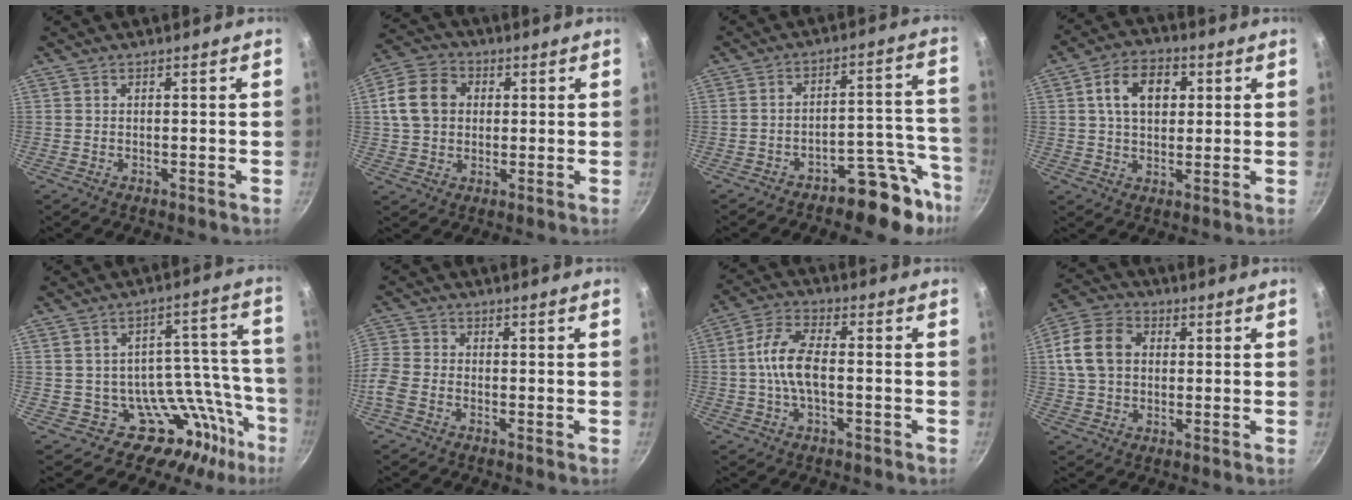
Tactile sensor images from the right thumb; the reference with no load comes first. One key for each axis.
{"total": 10.4, "fx": 1.8, "fy": 8.4, "fz": 5.9, "tx": -0.088, "ty": 0.013, "tz": 0.020}
{"total": 11.4, "fx": -8.3, "fy": 4.8, "fz": 6.1, "tx": -0.013, "ty": 0.095, "tz": -0.117}
{"total": 10.2, "fx": 2.6, "fy": 7.0, "fz": 7.0, "tx": -0.096, "ty": 0.009, "tz": 0.035}
{"total": 14.3, "fx": -8.4, "fy": 10.7, "fz": 4.3, "tx": 0.057, "ty": 0.097, "tz": -0.131}
{"total": 7.0, "fx": -2.9, "fy": 5.0, "fz": 3.9, "tx": -0.100, "ty": 0.013, "tz": -0.080}
{"total": 8.3, "fx": -1.0, "fy": 4.2, "fz": 7.1, "tx": -0.138, "ty": 0.027, "tz": -0.029}
{"total": 11.2, "fx": 1.8, "fy": 8.5, "fz": 7.0, "tx": -0.116, "ty": 0.015, "tz": 0.020}